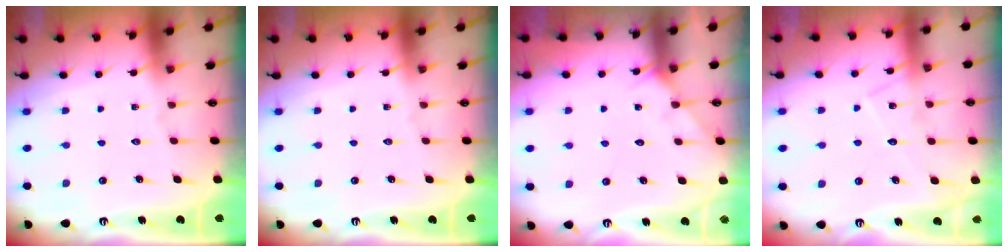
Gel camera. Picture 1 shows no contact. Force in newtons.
{"total": 0.0}
{"total": 3.3, "press": 3.3, "slide": 0.3}
{"total": 9.4, "press": 9.4, "slide": 0.8}